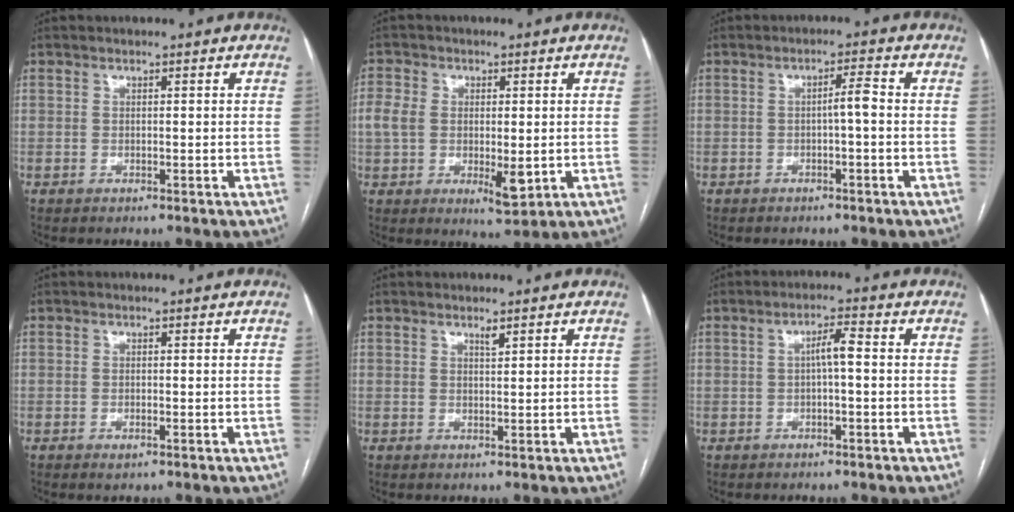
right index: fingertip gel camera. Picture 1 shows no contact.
{"total": 8.0, "force": [-0.7, 4.4, 6.6], "torque": [-0.116, -0.005, -0.004]}
{"total": 2.4, "force": [-0.4, 0.1, 2.4], "torque": [-0.036, 0.005, -0.007]}
{"total": 0.8, "force": [-0.5, 0.3, 0.6], "torque": [-0.009, -0.002, -0.004]}
{"total": 1.0, "force": [0.8, 0.0, 0.7], "torque": [-0.013, -0.004, 0.014]}
{"total": 3.1, "force": [0.0, 0.4, 3.0], "torque": [-0.052, 0.009, 0.000]}